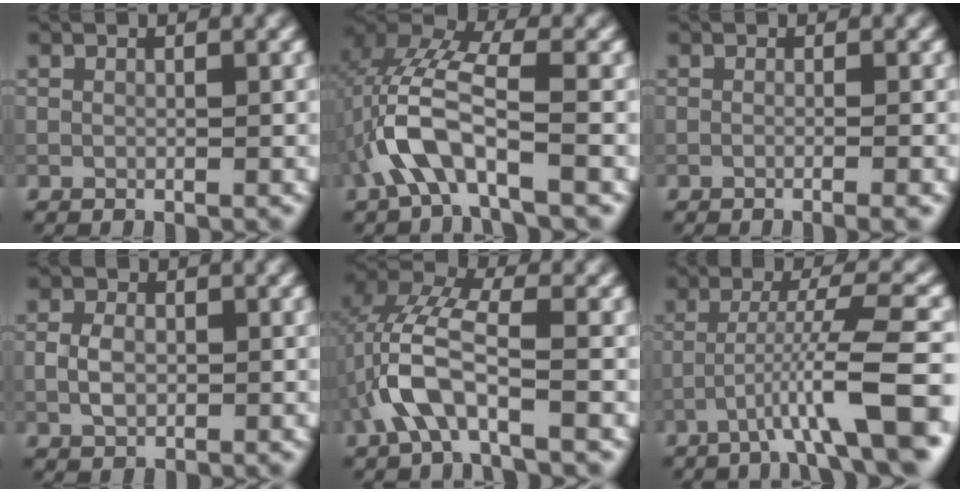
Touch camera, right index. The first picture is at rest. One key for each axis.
{"total": 6.8, "fx": -2.3, "fy": 2.4, "fz": 5.9, "tx": -0.129, "ty": 0.016, "tz": -0.051}
{"total": 1.9, "fx": -0.5, "fy": 0.6, "fz": 1.7, "tx": -0.011, "ty": -0.001, "tz": -0.017}
{"total": 2.3, "fx": -0.2, "fy": 1.6, "fz": 1.7, "tx": -0.036, "ty": 0.001, "tz": -0.006}
{"total": 6.1, "fx": -1.9, "fy": 2.2, "fz": 5.3, "tx": -0.113, "ty": 0.016, "tz": -0.043}
{"total": 7.6, "fx": -3.5, "fy": 0.7, "fz": 6.7, "tx": -0.116, "ty": 0.016, "tz": -0.061}